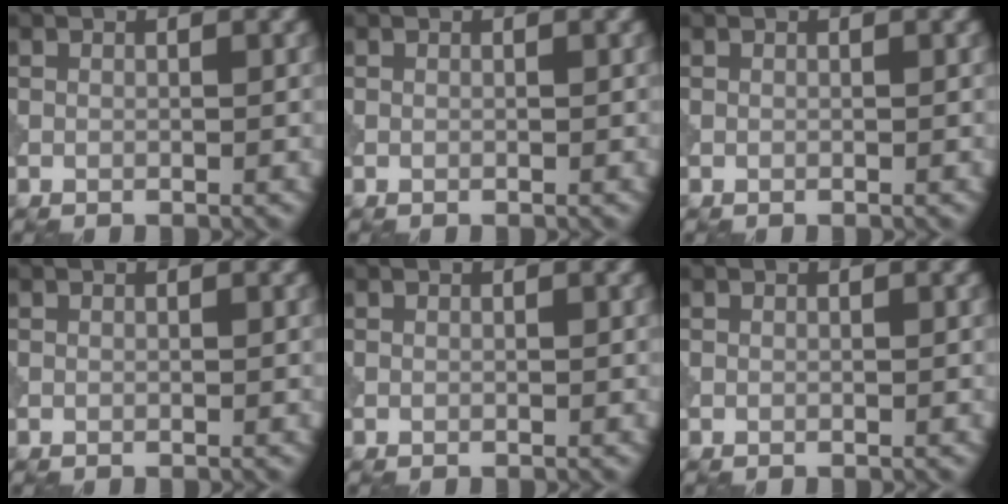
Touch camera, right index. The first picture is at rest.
{"total": 0.0}
{"total": 0.0}
{"total": 0.0}
{"total": 0.0}
{"total": 0.0}